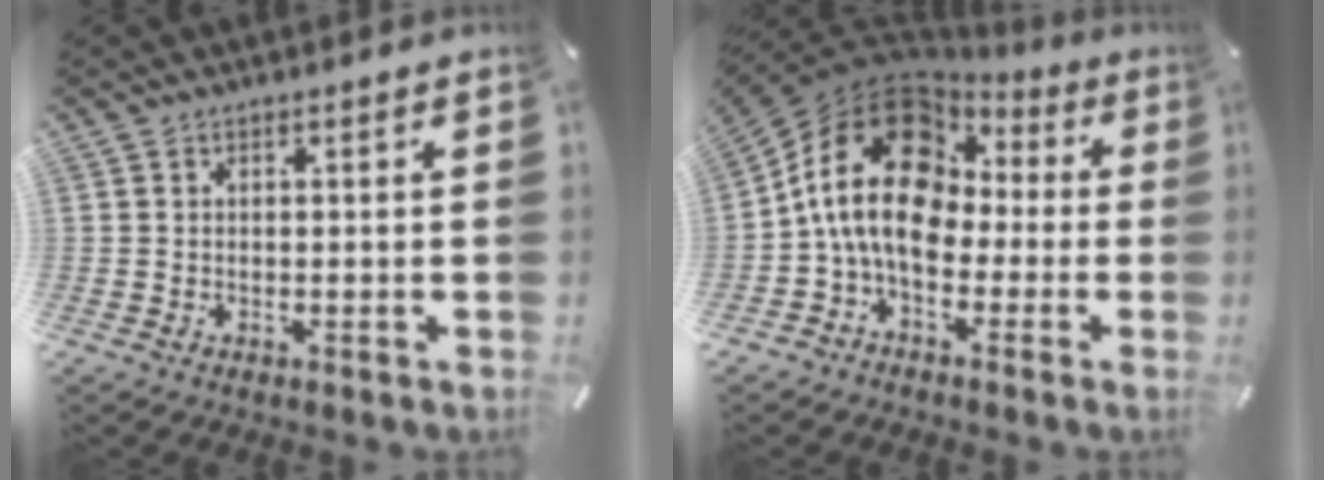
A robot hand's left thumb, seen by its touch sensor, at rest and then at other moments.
{"total": 17.0, "force": [-0.6, 12.7, 11.2], "torque": [-0.232, 0.016, -0.015]}